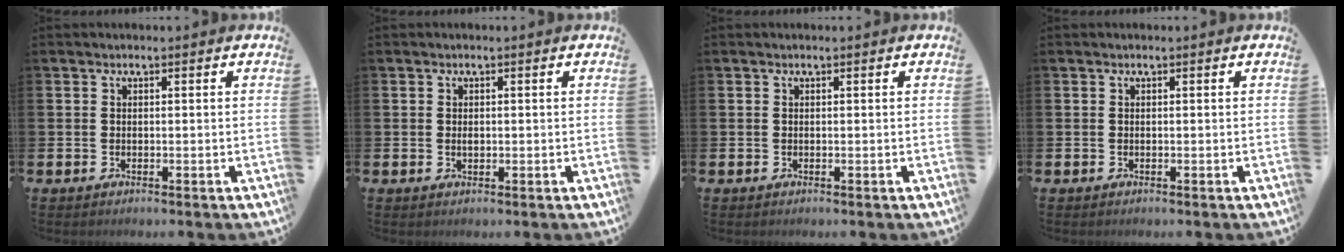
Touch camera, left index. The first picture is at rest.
{"total": 0.8, "force": [0.0, 0.5, 0.6], "torque": [-0.009, 0.002, -0.002]}
{"total": 0.0}
{"total": 0.0}